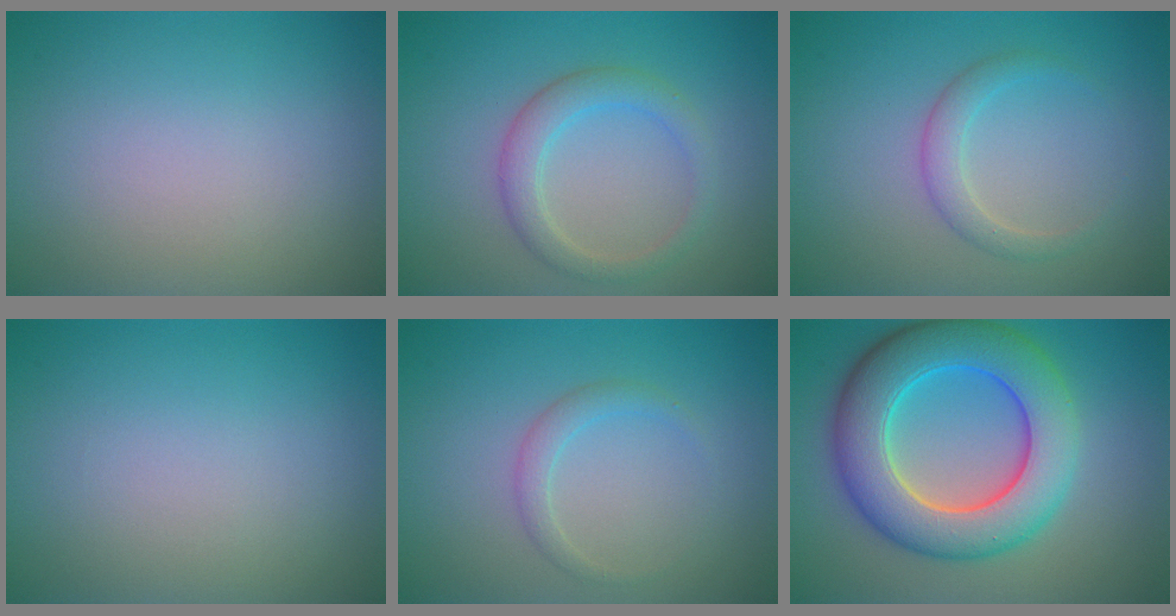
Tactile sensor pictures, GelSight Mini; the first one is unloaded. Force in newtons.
{"total": 2.9, "press": 2.9, "slide": 0.4}
{"total": 2.0, "press": 2.0, "slide": 0.1}
{"total": 0.0}
{"total": 1.5, "press": 1.5, "slide": 0.1}
{"total": 9.8, "press": 9.8, "slide": 0.6}